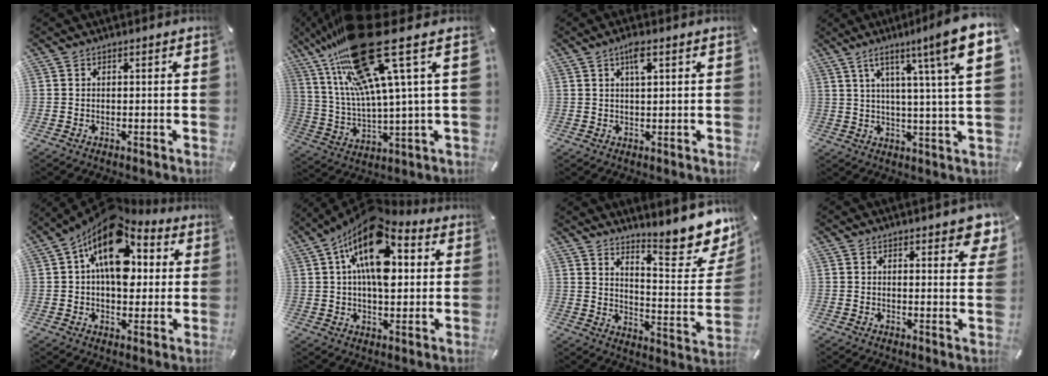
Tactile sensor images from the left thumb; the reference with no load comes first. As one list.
[{"total": 26.6, "force": [13.3, 7.9, 21.7], "torque": [-0.421, -0.068, 0.218]}, {"total": 3.8, "force": [1.7, 0.9, 3.3], "torque": [-0.070, 0.006, 0.027]}, {"total": 13.0, "force": [5.4, 0.8, 11.8], "torque": [-0.197, -0.027, 0.071]}, {"total": 18.0, "force": [5.2, 10.9, 13.4], "torque": [-0.216, -0.031, 0.084]}, {"total": 17.7, "force": [6.0, 9.4, 13.7], "torque": [-0.237, -0.024, 0.099]}, {"total": 16.1, "force": [12.9, 4.6, 8.3], "torque": [-0.101, -0.129, 0.214]}, {"total": 4.6, "force": [3.6, 1.5, 2.4], "torque": [-0.025, -0.023, 0.058]}]